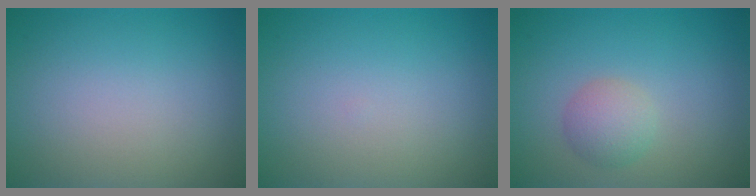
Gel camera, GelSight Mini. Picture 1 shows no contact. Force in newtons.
{"total": 0.0}
{"total": 2.3, "press": 2.3, "slide": 0.1}